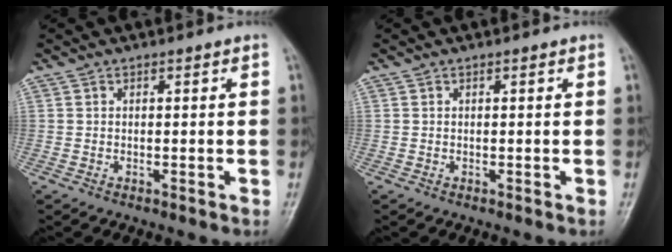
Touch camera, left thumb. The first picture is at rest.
{"total": 0.0}